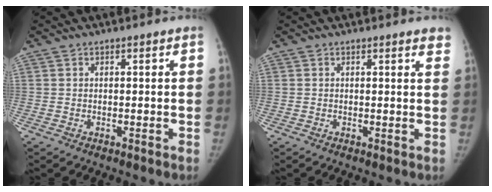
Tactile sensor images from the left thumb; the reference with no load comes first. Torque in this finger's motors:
{"motor_torque": [1.06, 0.03, 0.56, -0.49, 0.05]}